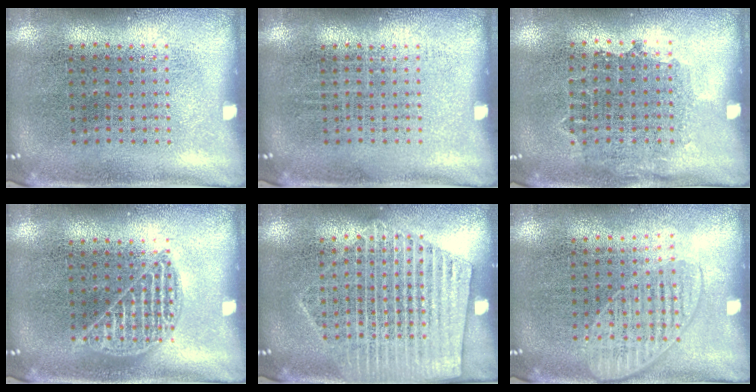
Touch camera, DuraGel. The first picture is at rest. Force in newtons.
{"total": 0.0}
{"total": 0.8, "press": 0.7, "slide": 0.4}
{"total": 1.7, "press": 1.7, "slide": 0.1}
{"total": 2.0, "press": 1.8, "slide": 0.9}
{"total": 1.4, "press": 1.3, "slide": 0.7}